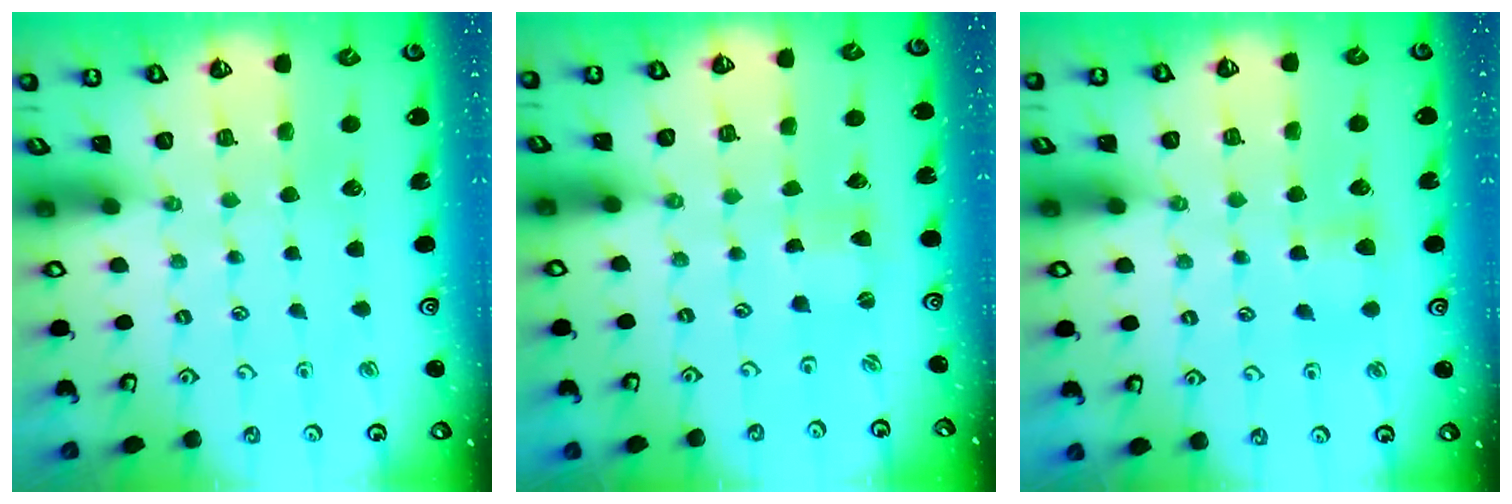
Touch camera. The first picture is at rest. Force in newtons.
{"total": 0.0}
{"total": 4.5, "press": 4.4, "slide": 0.8}